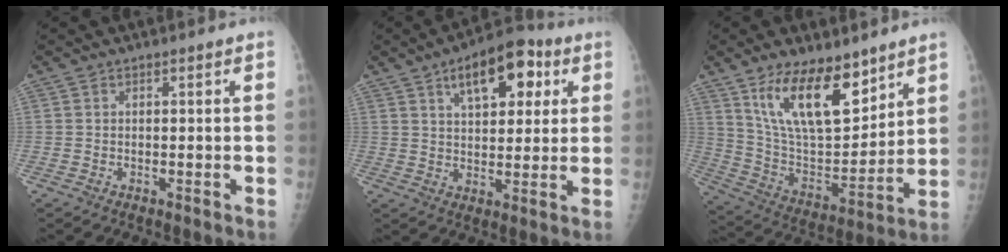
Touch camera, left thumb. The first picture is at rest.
{"total": 13.1, "force": [5.8, 6.6, 9.8], "torque": [-0.105, -0.003, 0.082]}
{"total": 18.3, "force": [11.3, 8.1, 11.9], "torque": [-0.161, -0.070, 0.218]}